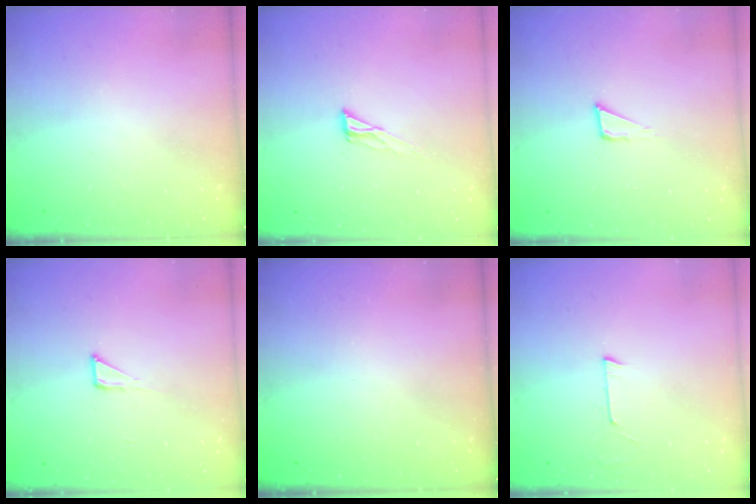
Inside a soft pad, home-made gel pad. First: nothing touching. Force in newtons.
{"total": 6.5, "press": 6.5, "slide": 0.4}
{"total": 3.6, "press": 3.5, "slide": 0.9}
{"total": 2.7, "press": 2.7, "slide": 0.2}
{"total": 0.0}
{"total": 3.2, "press": 3.2, "slide": 0.2}